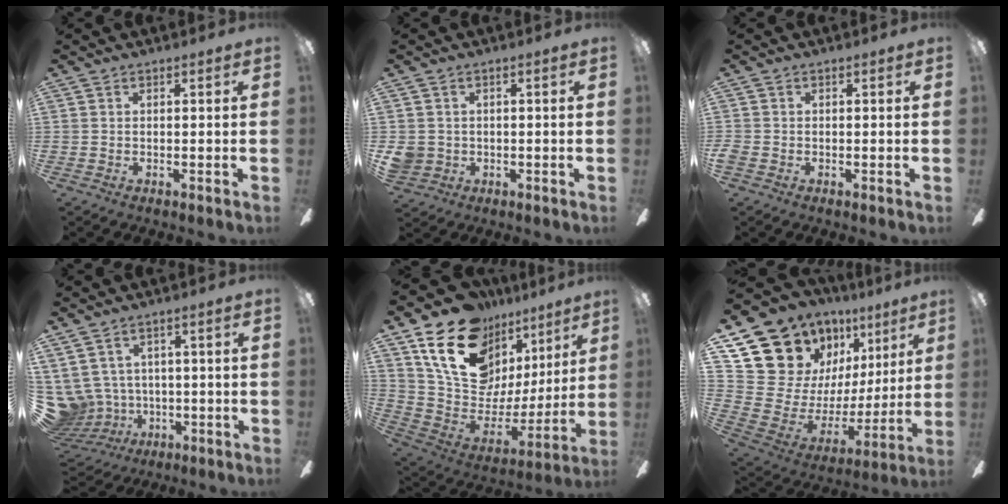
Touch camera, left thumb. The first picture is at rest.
{"total": 3.6, "force": [0.1, 3.5, 0.8], "torque": [-0.020, 0.003, 0.002]}
{"total": 1.2, "force": [-0.5, 1.0, 0.5], "torque": [-0.007, 0.005, -0.010]}
{"total": 7.5, "force": [1.1, 7.2, 1.5], "torque": [-0.102, -0.021, 0.025]}
{"total": 21.3, "force": [12.9, 13.1, 10.9], "torque": [-0.193, -0.077, 0.239]}
{"total": 16.8, "force": [11.6, 11.2, 4.8], "torque": [-0.093, -0.095, 0.243]}